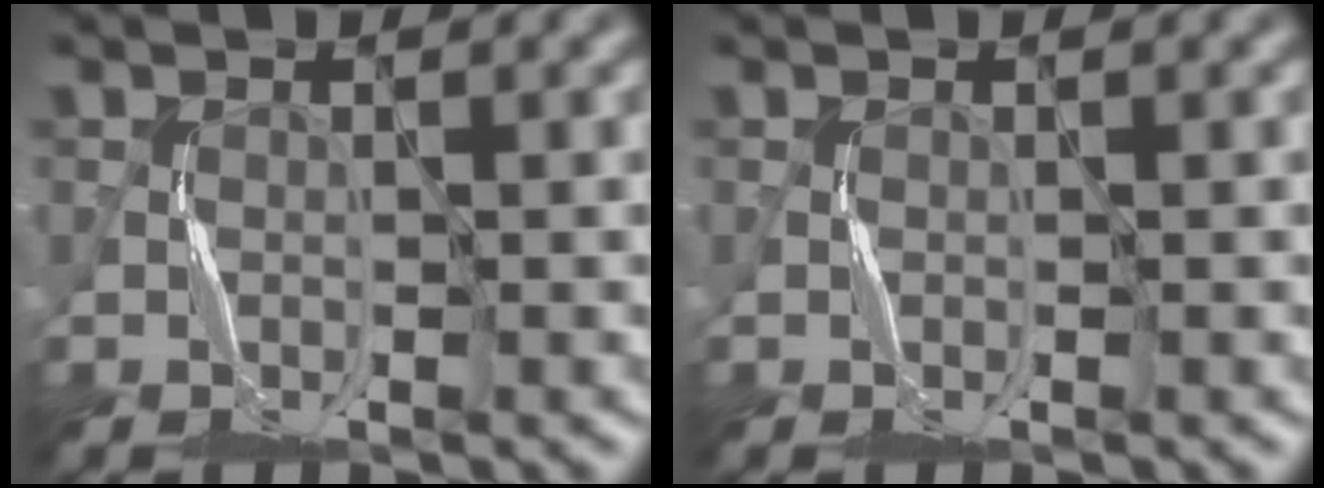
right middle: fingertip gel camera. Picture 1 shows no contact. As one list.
[{"total": 0.0}]